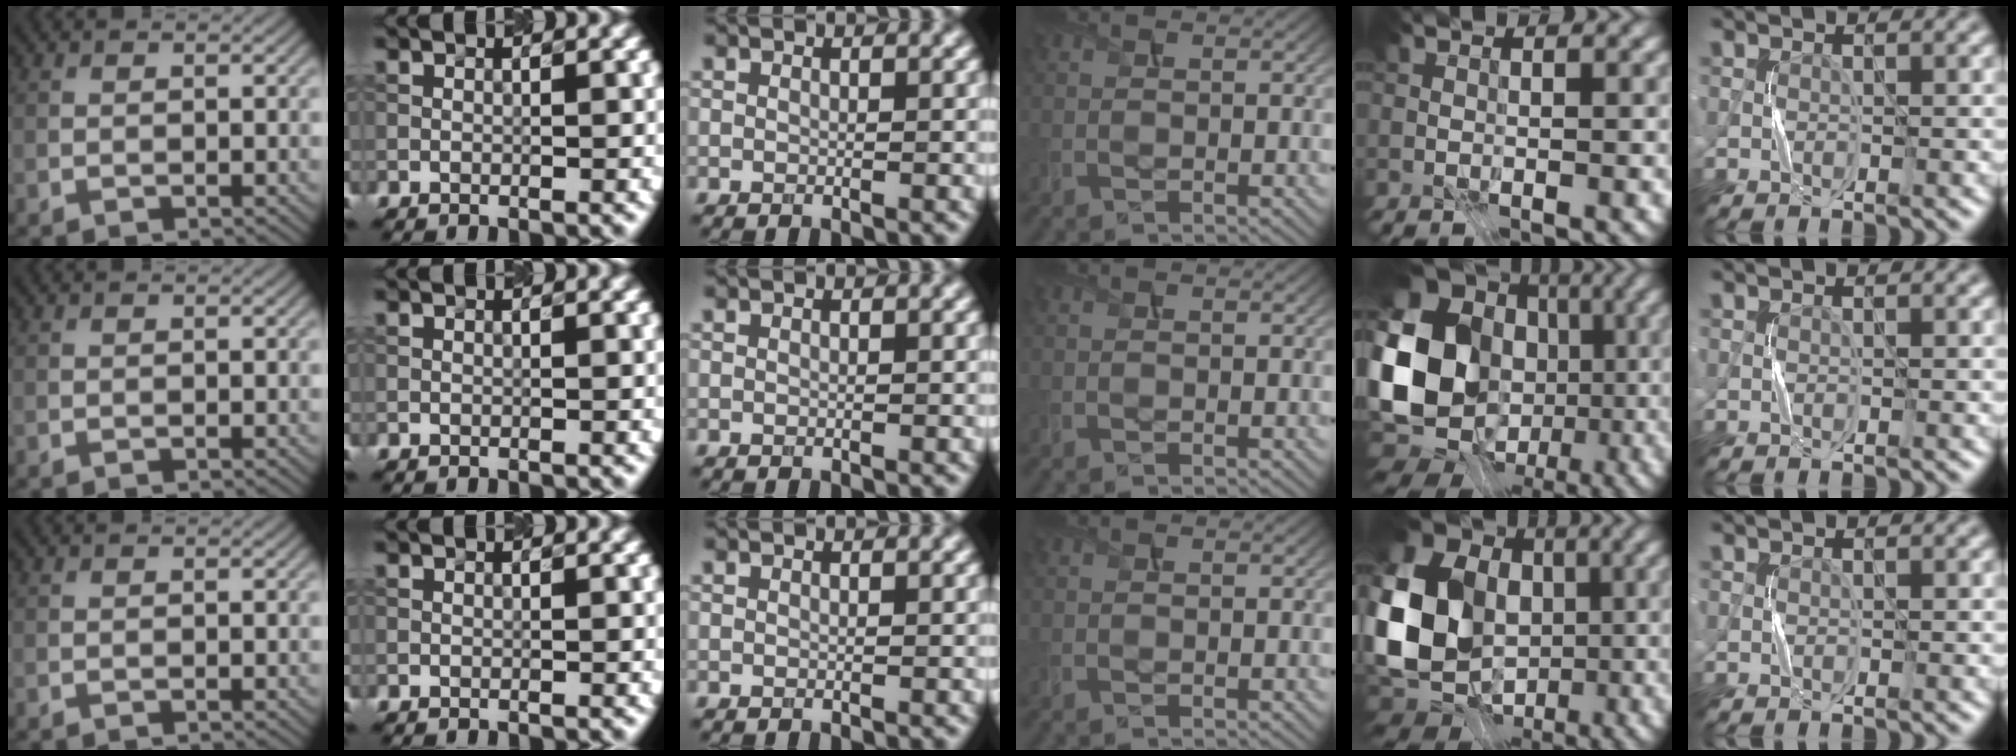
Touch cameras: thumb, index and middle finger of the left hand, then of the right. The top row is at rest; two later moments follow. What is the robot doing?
{"motion": "press", "object": "calculator"}